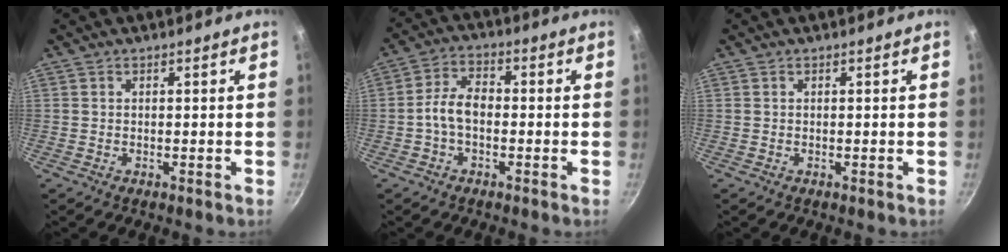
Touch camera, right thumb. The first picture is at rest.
{"total": 5.9, "force": [-1.2, 3.6, 4.5], "torque": [-0.079, 0.028, -0.032]}
{"total": 0.0}